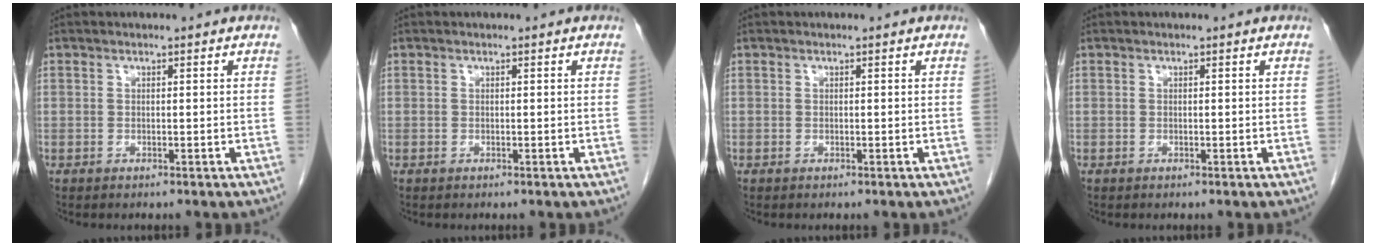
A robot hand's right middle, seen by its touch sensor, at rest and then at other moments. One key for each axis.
{"total": 0.0}
{"total": 0.0}
{"total": 0.0}